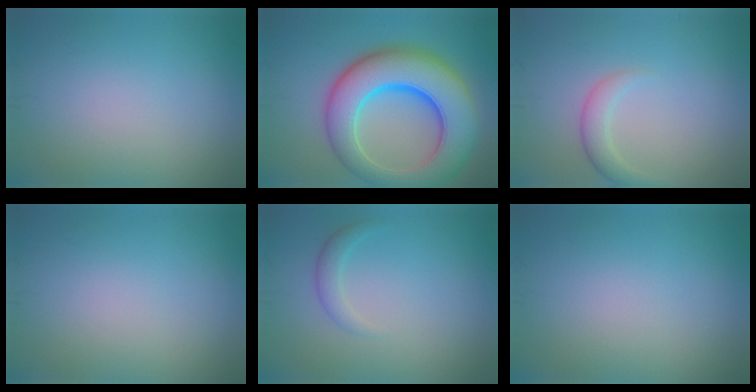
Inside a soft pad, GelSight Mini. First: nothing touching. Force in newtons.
{"total": 11.8, "press": 11.8, "slide": 0.4}
{"total": 2.0, "press": 2.0, "slide": 0.1}
{"total": 0.0}
{"total": 1.5, "press": 1.5, "slide": 0.0}
{"total": 0.0}